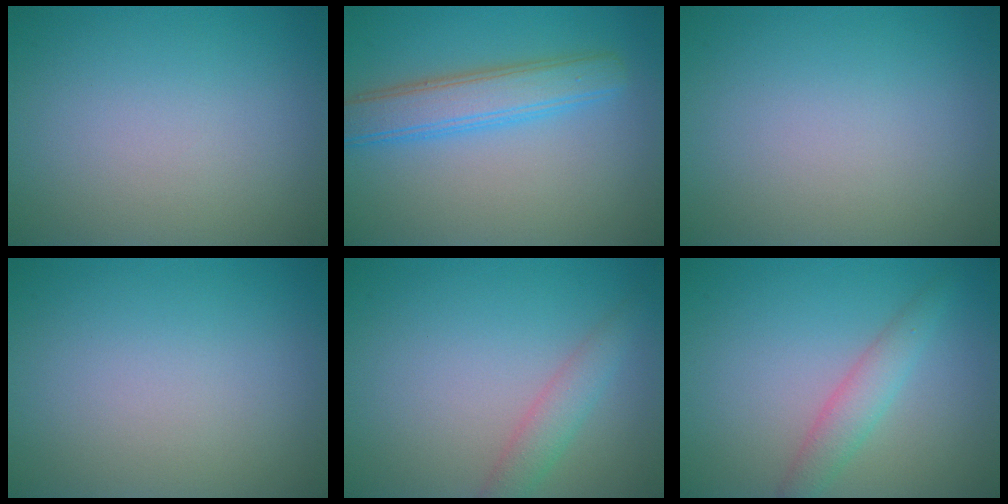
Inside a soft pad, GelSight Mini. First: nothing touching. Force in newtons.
{"total": 4.5, "press": 4.5, "slide": 0.1}
{"total": 0.0}
{"total": 0.0}
{"total": 2.2, "press": 2.2, "slide": 0.1}
{"total": 2.5, "press": 2.5, "slide": 0.1}